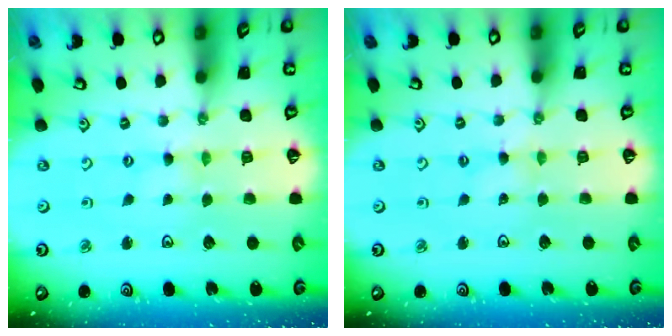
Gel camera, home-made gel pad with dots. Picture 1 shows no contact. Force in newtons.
{"total": 0.8, "press": 0.7, "slide": 0.3}